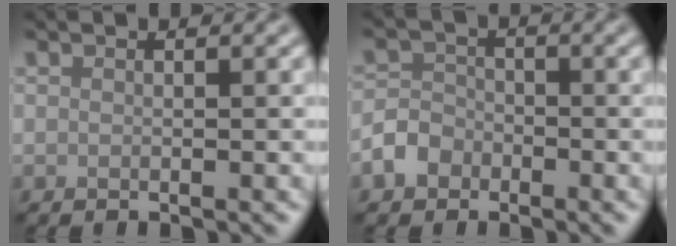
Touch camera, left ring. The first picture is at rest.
{"total": 2.8, "force": [-1.6, 2.1, 0.8], "torque": [-0.010, 0.002, -0.036]}